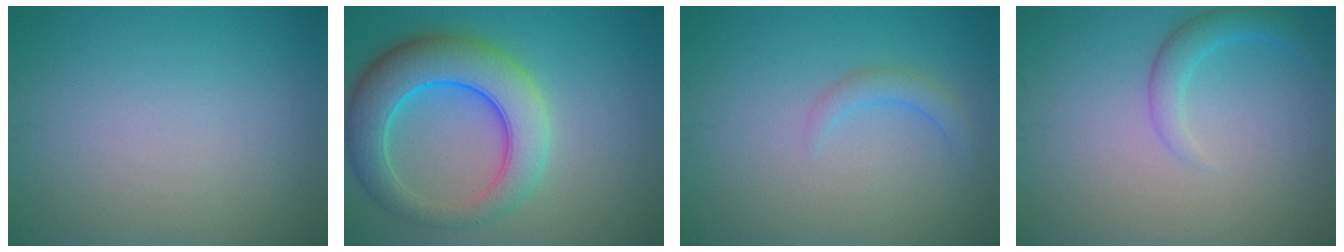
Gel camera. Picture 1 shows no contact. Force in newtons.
{"total": 8.4, "press": 8.4, "slide": 0.2}
{"total": 1.6, "press": 1.6, "slide": 0.2}
{"total": 2.2, "press": 2.2, "slide": 0.1}